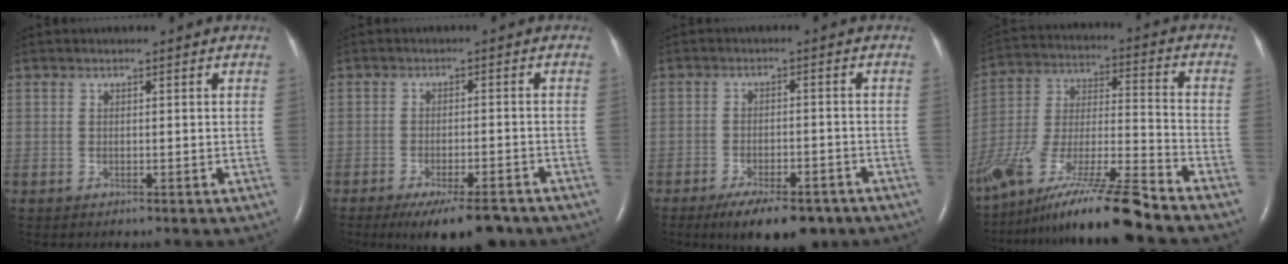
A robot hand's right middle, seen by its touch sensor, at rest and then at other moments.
{"total": 9.6, "force": [-7.6, 2.1, 5.5], "torque": [-0.078, -0.012, -0.113]}
{"total": 9.9, "force": [-7.3, 3.4, 5.7], "torque": [-0.083, -0.005, -0.110]}
{"total": 19.3, "force": [-15.4, 0.5, 11.7], "torque": [-0.252, -0.026, -0.284]}